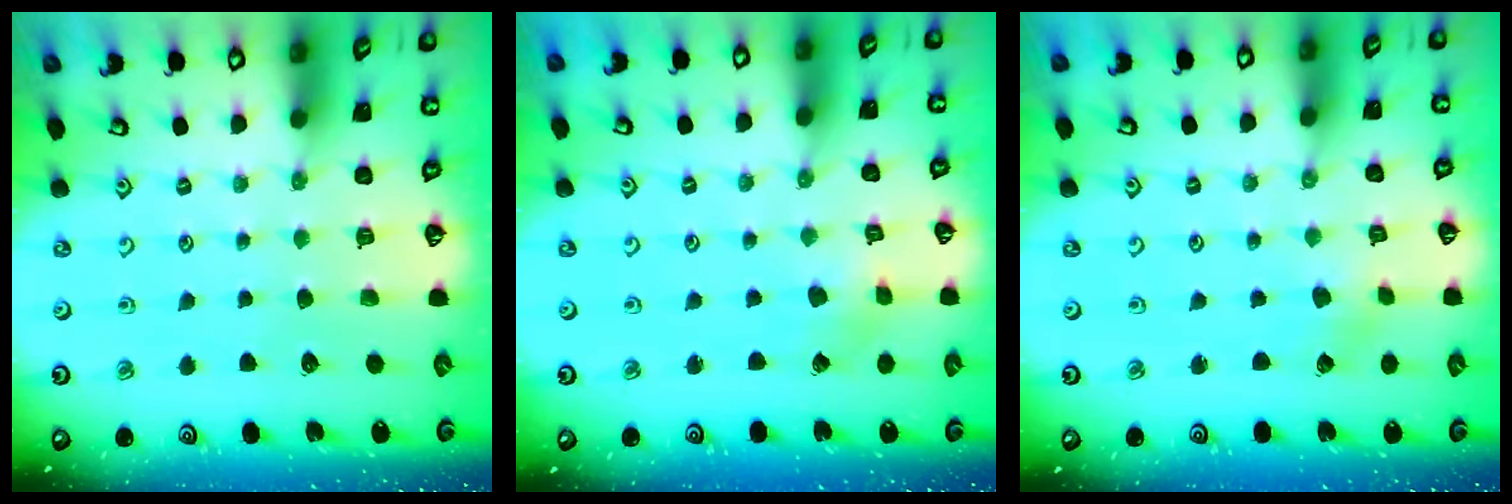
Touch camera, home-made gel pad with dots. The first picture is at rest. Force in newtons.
{"total": 2.1, "press": 2.1, "slide": 0.1}
{"total": 1.5, "press": 1.4, "slide": 0.2}